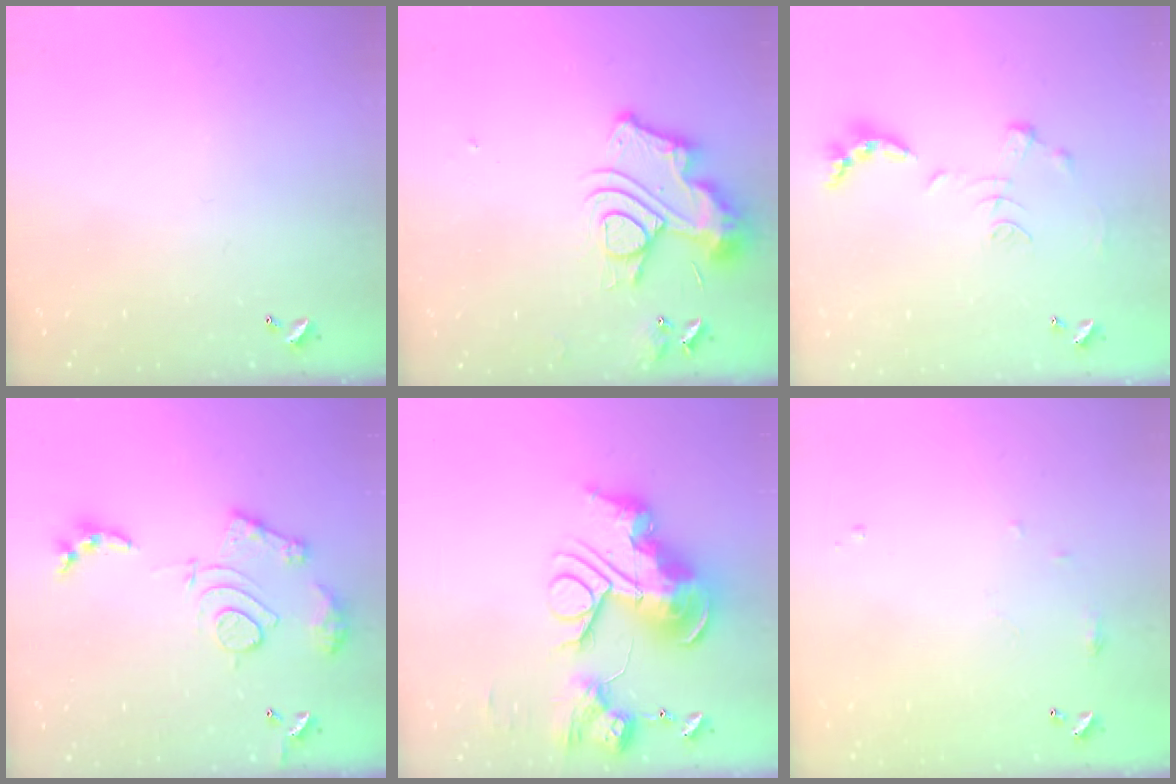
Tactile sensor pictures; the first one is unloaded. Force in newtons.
{"total": 13.0, "press": 12.9, "slide": 1.3}
{"total": 1.1, "press": 1.0, "slide": 0.4}
{"total": 14.5, "press": 14.4, "slide": 1.3}
{"total": 0.7, "press": 0.7, "slide": 0.0}
{"total": 6.7, "press": 6.6, "slide": 0.9}